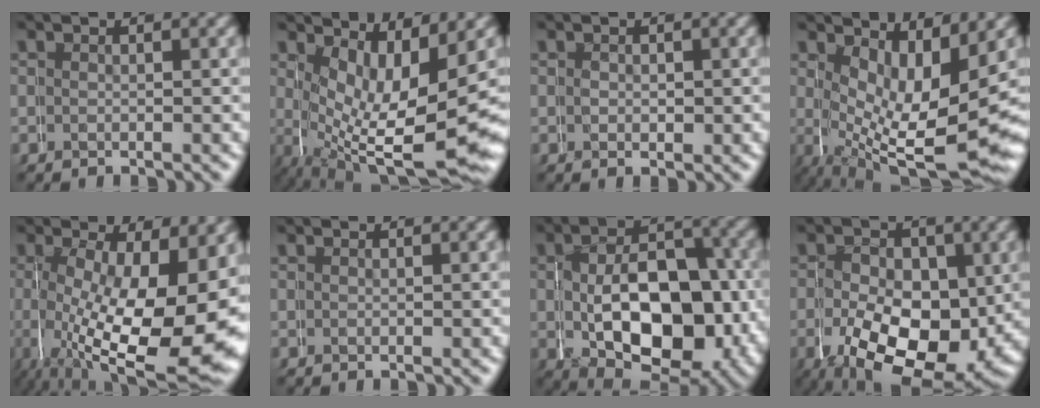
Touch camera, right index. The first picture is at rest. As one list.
[{"total": 9.3, "force": [-0.9, 3.5, 8.5], "torque": [-0.150, -0.043, 0.014]}, {"total": 1.1, "force": [0.4, 1.0, -0.2], "torque": [-0.007, -0.008, 0.006]}, {"total": 9.4, "force": [-0.9, 3.5, 8.7], "torque": [-0.137, -0.045, 0.009]}, {"total": 14.3, "force": [-2.0, 7.1, 12.3], "torque": [-0.220, -0.066, 0.013]}, {"total": 0.0}, {"total": 12.1, "force": [-0.9, 7.8, 9.3], "torque": [-0.160, -0.045, 0.006]}, {"total": 11.3, "force": [-2.8, 6.9, 8.4], "torque": [-0.150, -0.055, -0.019]}]